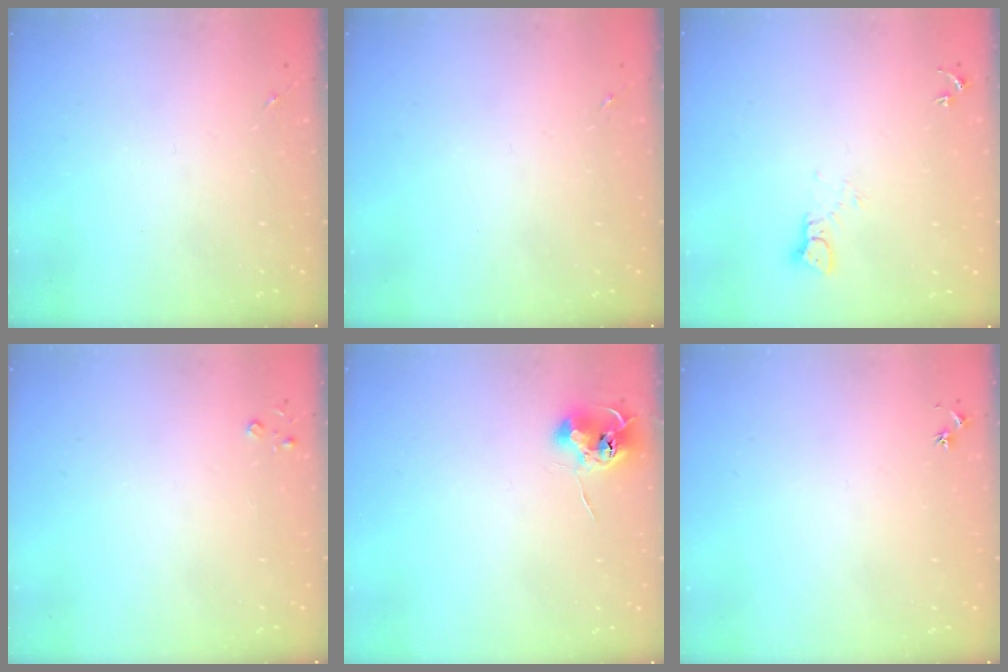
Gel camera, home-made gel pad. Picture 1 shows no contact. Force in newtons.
{"total": 0.0}
{"total": 3.7, "press": 3.7, "slide": 0.3}
{"total": 2.6, "press": 2.6, "slide": 0.3}
{"total": 7.8, "press": 7.8, "slide": 0.8}
{"total": 2.5, "press": 2.5, "slide": 0.3}